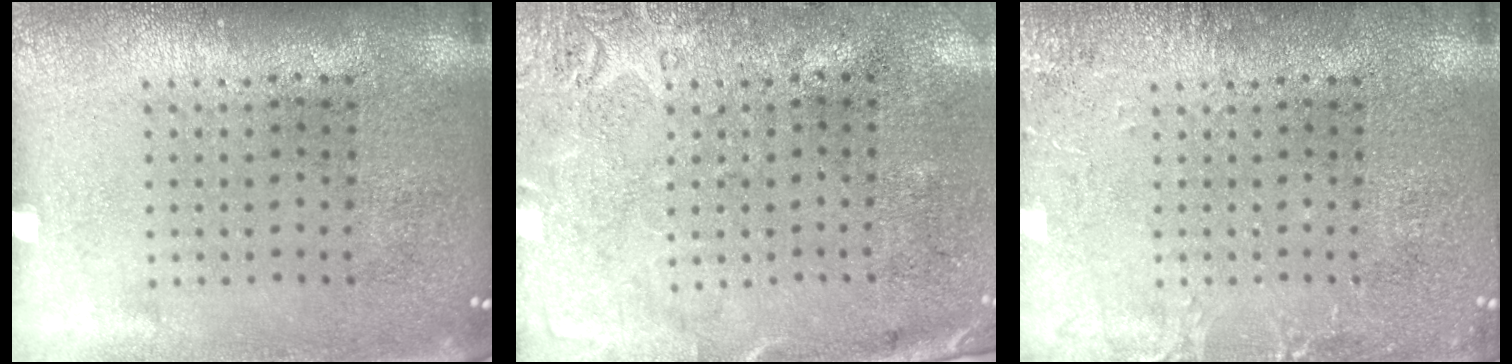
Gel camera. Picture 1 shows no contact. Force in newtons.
{"total": 2.8, "press": 2.2, "slide": 1.7}
{"total": 2.2, "press": 2.2, "slide": 0.3}